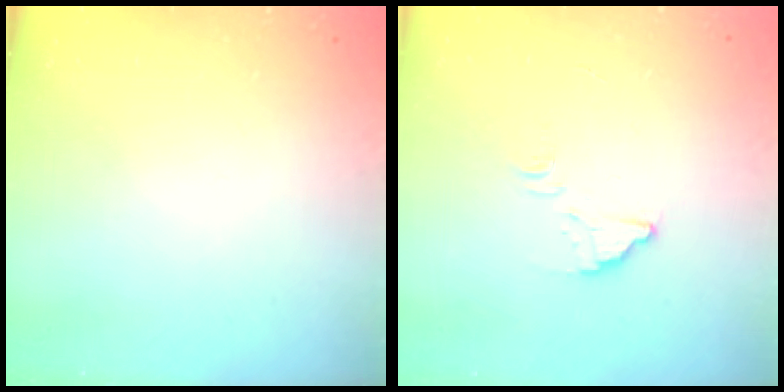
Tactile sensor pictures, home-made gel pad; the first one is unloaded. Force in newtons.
{"total": 5.0, "press": 4.9, "slide": 0.3}